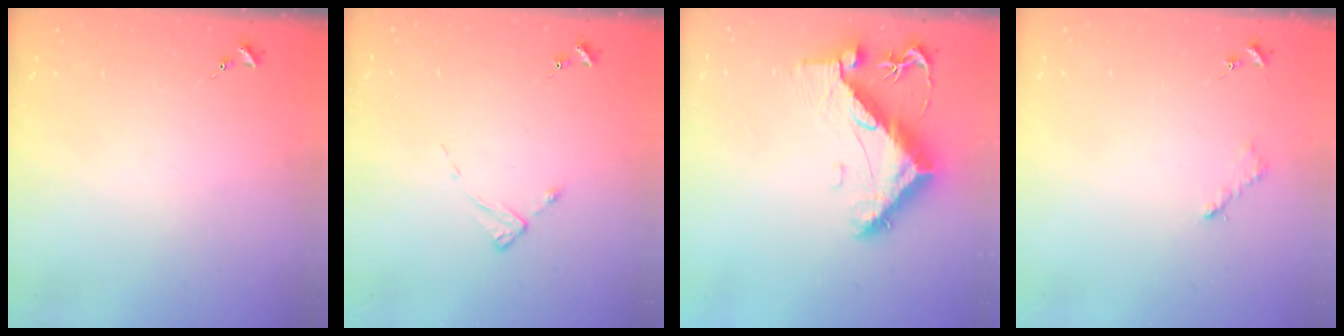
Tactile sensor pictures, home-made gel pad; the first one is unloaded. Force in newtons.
{"total": 2.0, "press": 2.0, "slide": 0.3}
{"total": 11.0, "press": 10.9, "slide": 1.0}
{"total": 2.6, "press": 2.6, "slide": 0.4}